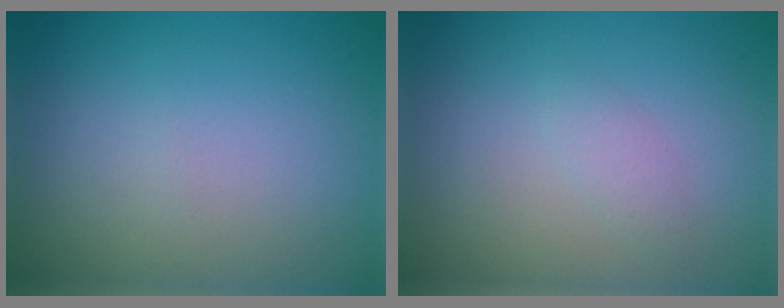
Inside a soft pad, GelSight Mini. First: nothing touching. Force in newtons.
{"total": 1.0, "press": 1.0, "slide": 0.0}